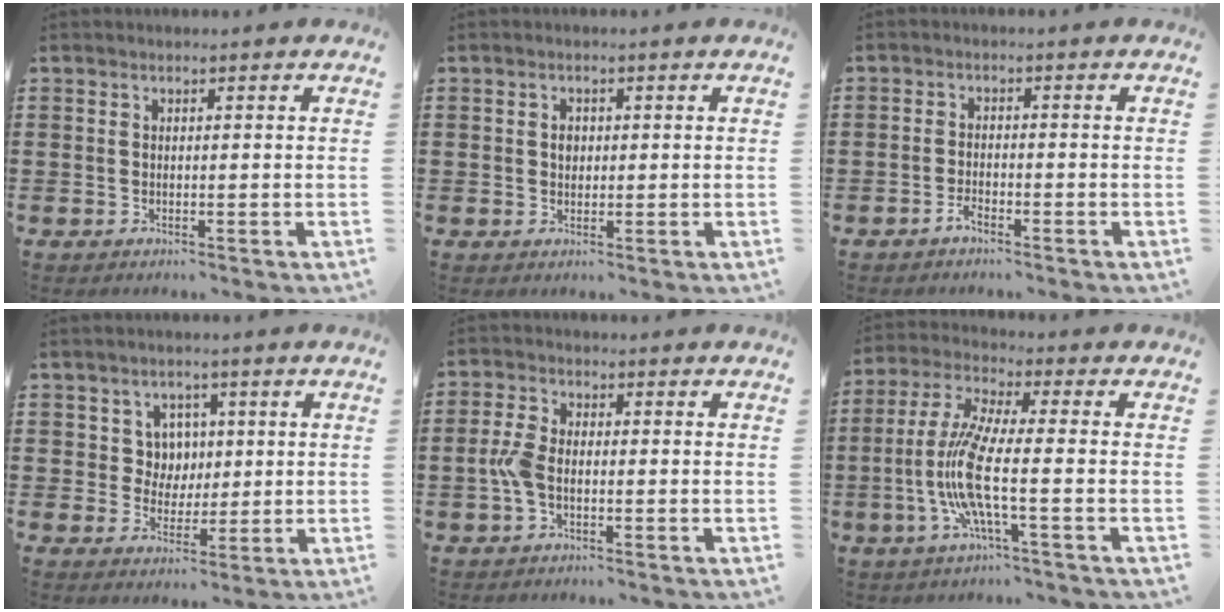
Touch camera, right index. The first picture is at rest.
{"total": 1.5, "force": [0.2, 1.2, 0.9], "torque": [-0.020, 0.007, 0.003]}
{"total": 1.9, "force": [-1.7, 0.4, 0.8], "torque": [-0.018, 0.002, -0.033]}
{"total": 4.9, "force": [1.2, 4.4, 1.6], "torque": [-0.053, 0.017, 0.020]}
{"total": 4.1, "force": [-1.0, 2.1, 3.4], "torque": [-0.090, -0.005, -0.024]}
{"total": 10.6, "force": [-2.4, 1.8, 10.2], "torque": [-0.236, -0.022, -0.055]}